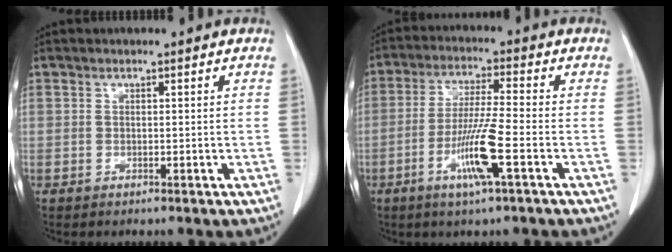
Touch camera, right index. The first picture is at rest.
{"total": 8.9, "force": [-3.4, -0.3, 8.2], "torque": [-0.159, -0.012, -0.067]}